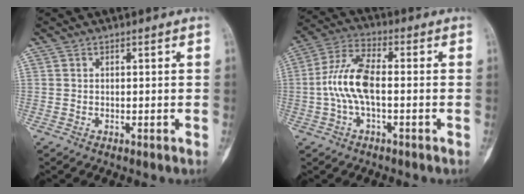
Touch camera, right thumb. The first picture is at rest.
{"total": 9.9, "force": [-1.0, 4.1, 9.0], "torque": [-0.202, 0.032, -0.024]}